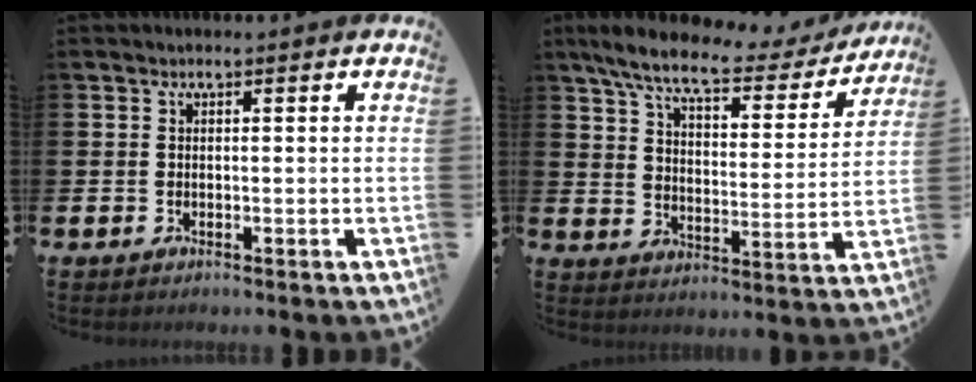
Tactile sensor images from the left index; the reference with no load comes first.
{"total": 8.5, "force": [7.1, 1.8, 4.3], "torque": [-0.104, -0.039, 0.117]}